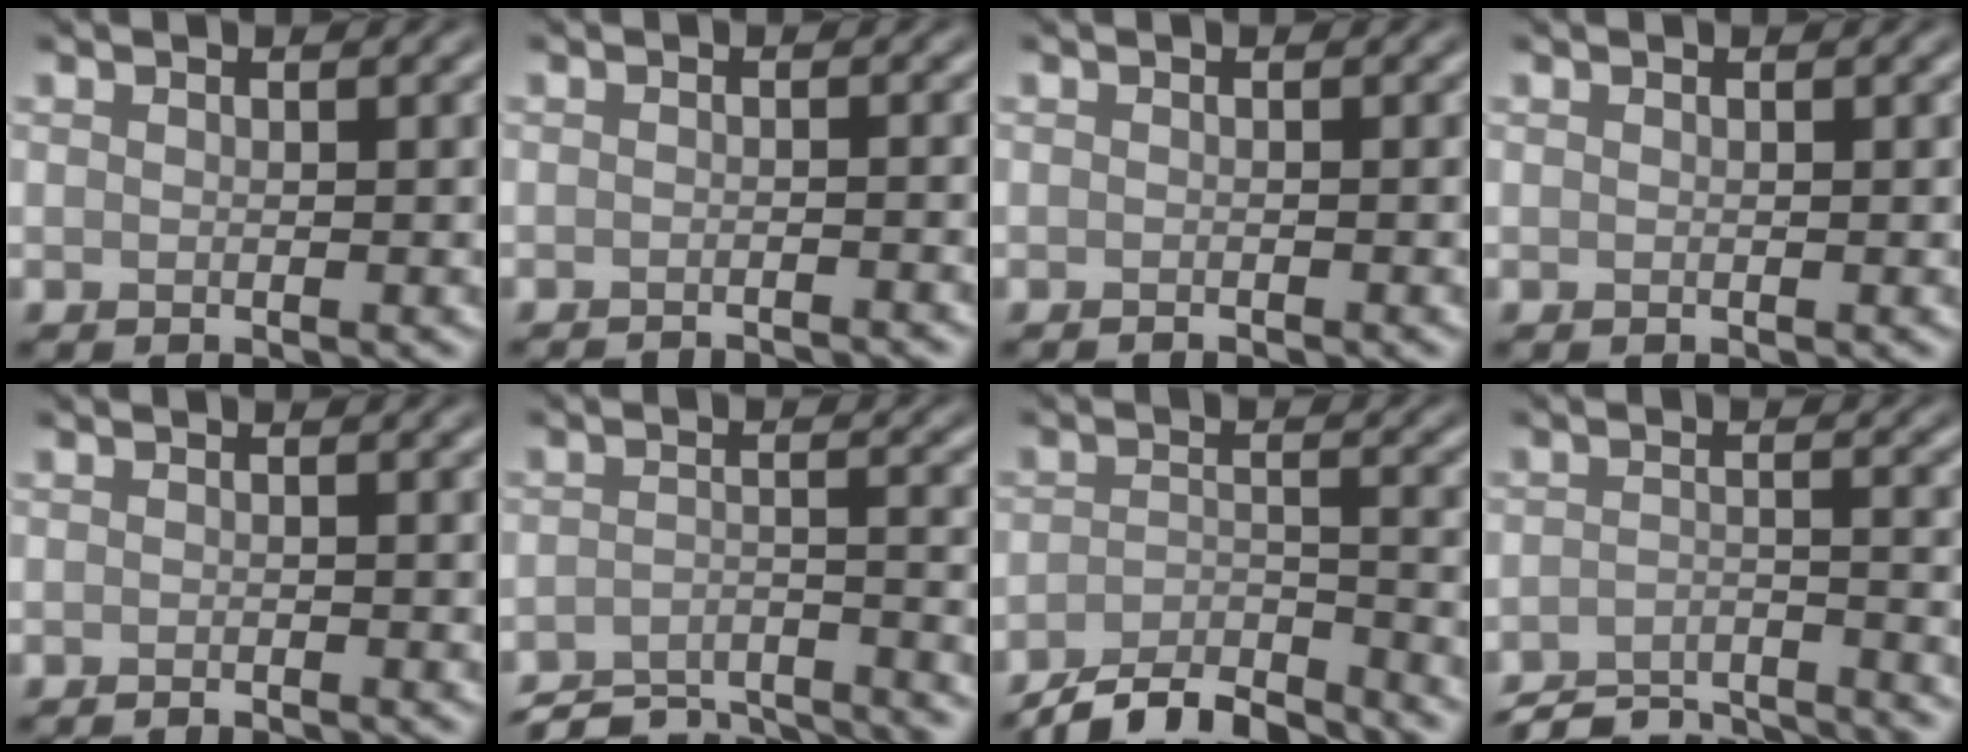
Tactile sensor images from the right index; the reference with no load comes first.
{"total": 3.9, "force": [-3.6, 0.7, 1.2], "torque": [-0.004, 0.013, -0.042]}
{"total": 0.9, "force": [-0.8, 0.1, 0.3], "torque": [0.000, 0.000, -0.013]}
{"total": 0.0}
{"total": 1.2, "force": [-1.1, 0.2, 0.4], "torque": [0.001, 0.000, -0.018]}
{"total": 9.3, "force": [-8.5, 2.1, 3.1], "torque": [-0.047, -0.002, -0.129]}
{"total": 6.0, "force": [-5.5, 1.1, 2.1], "torque": [-0.038, -0.004, -0.097]}
{"total": 8.0, "force": [-7.3, 1.8, 2.7], "torque": [-0.045, -0.003, -0.120]}